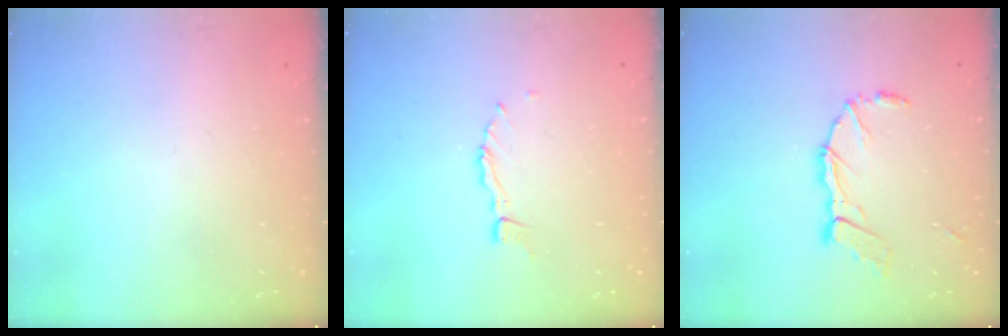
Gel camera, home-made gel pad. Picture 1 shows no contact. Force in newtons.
{"total": 4.4, "press": 4.3, "slide": 0.4}
{"total": 10.3, "press": 10.2, "slide": 1.4}